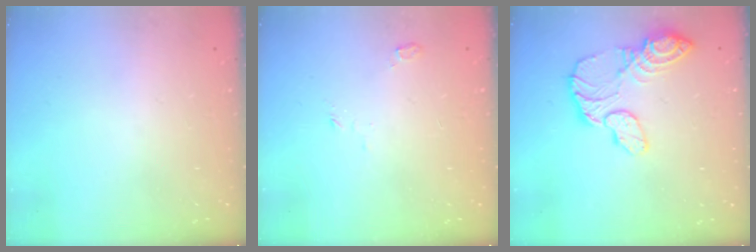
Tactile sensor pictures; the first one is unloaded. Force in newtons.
{"total": 3.4, "press": 3.3, "slide": 0.9}
{"total": 13.3, "press": 13.2, "slide": 1.2}